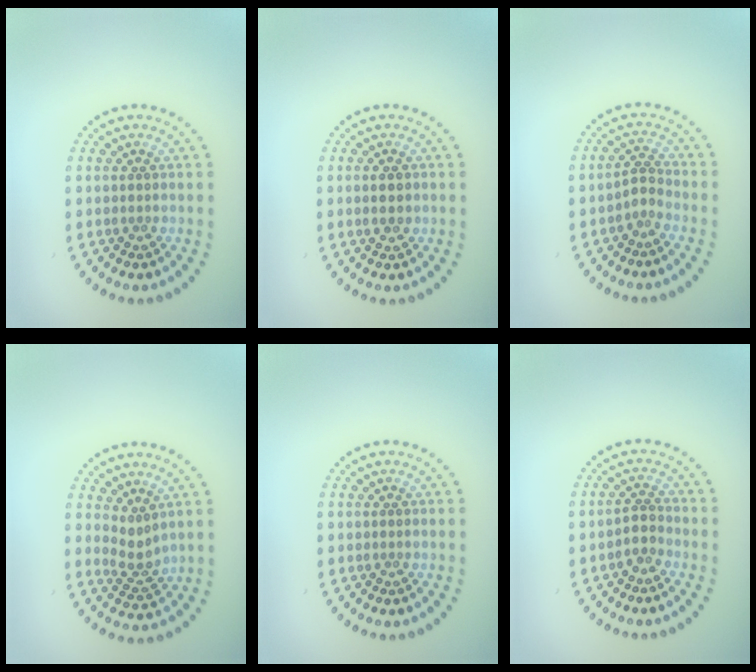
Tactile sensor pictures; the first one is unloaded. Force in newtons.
{"total": 1.5, "press": 1.5, "slide": 0.1}
{"total": 1.5, "press": 1.0, "slide": 1.0}
{"total": 2.1, "press": 1.5, "slide": 1.5}
{"total": 0.0}
{"total": 1.6, "press": 1.2, "slide": 1.1}